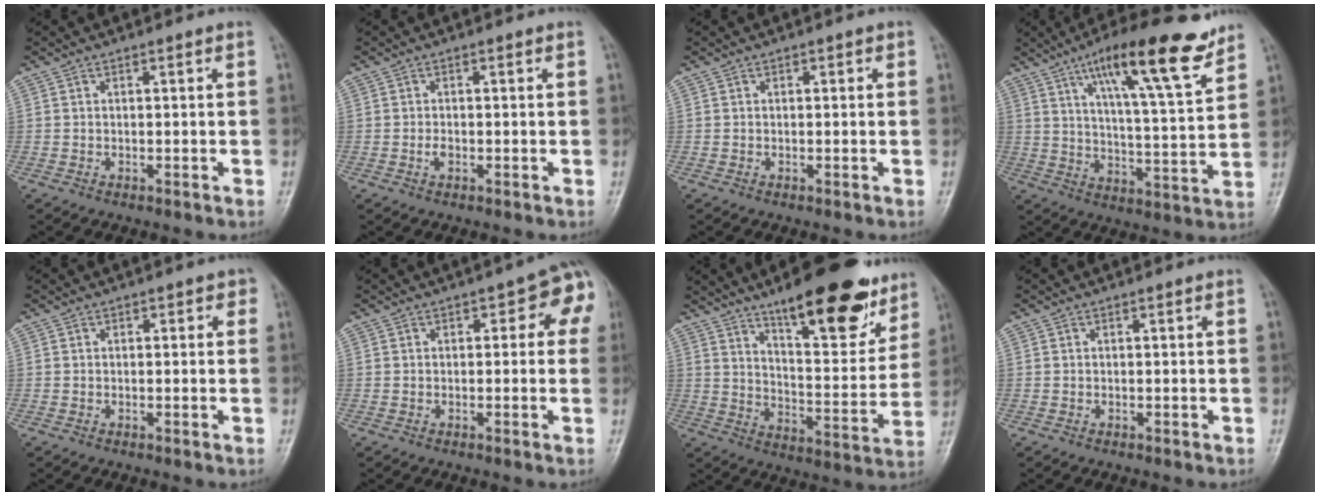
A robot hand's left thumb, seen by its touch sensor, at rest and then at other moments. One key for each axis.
{"total": 1.2, "fx": -0.3, "fy": 0.8, "fz": 0.8, "tx": -0.012, "ty": 0.000, "tz": -0.006}
{"total": 0.6, "fx": 0.2, "fy": 0.4, "fz": 0.3, "tx": 0.005, "ty": 0.001, "tz": -0.001}
{"total": 18.4, "fx": 11.5, "fy": 3.7, "fz": 13.8, "tx": -0.192, "ty": -0.052, "tz": 0.183}
{"total": 1.4, "fx": 0.5, "fy": 1.0, "fz": 0.8, "tx": 0.010, "ty": 0.003, "tz": -0.001}
{"total": 6.2, "fx": 1.5, "fy": 3.1, "fz": 5.1, "tx": -0.021, "ty": 0.010, "tz": 0.004}
{"total": 21.6, "fx": 14.2, "fy": 6.8, "fz": 14.8, "tx": -0.167, "ty": -0.069, "tz": 0.218}
{"total": 0.0}